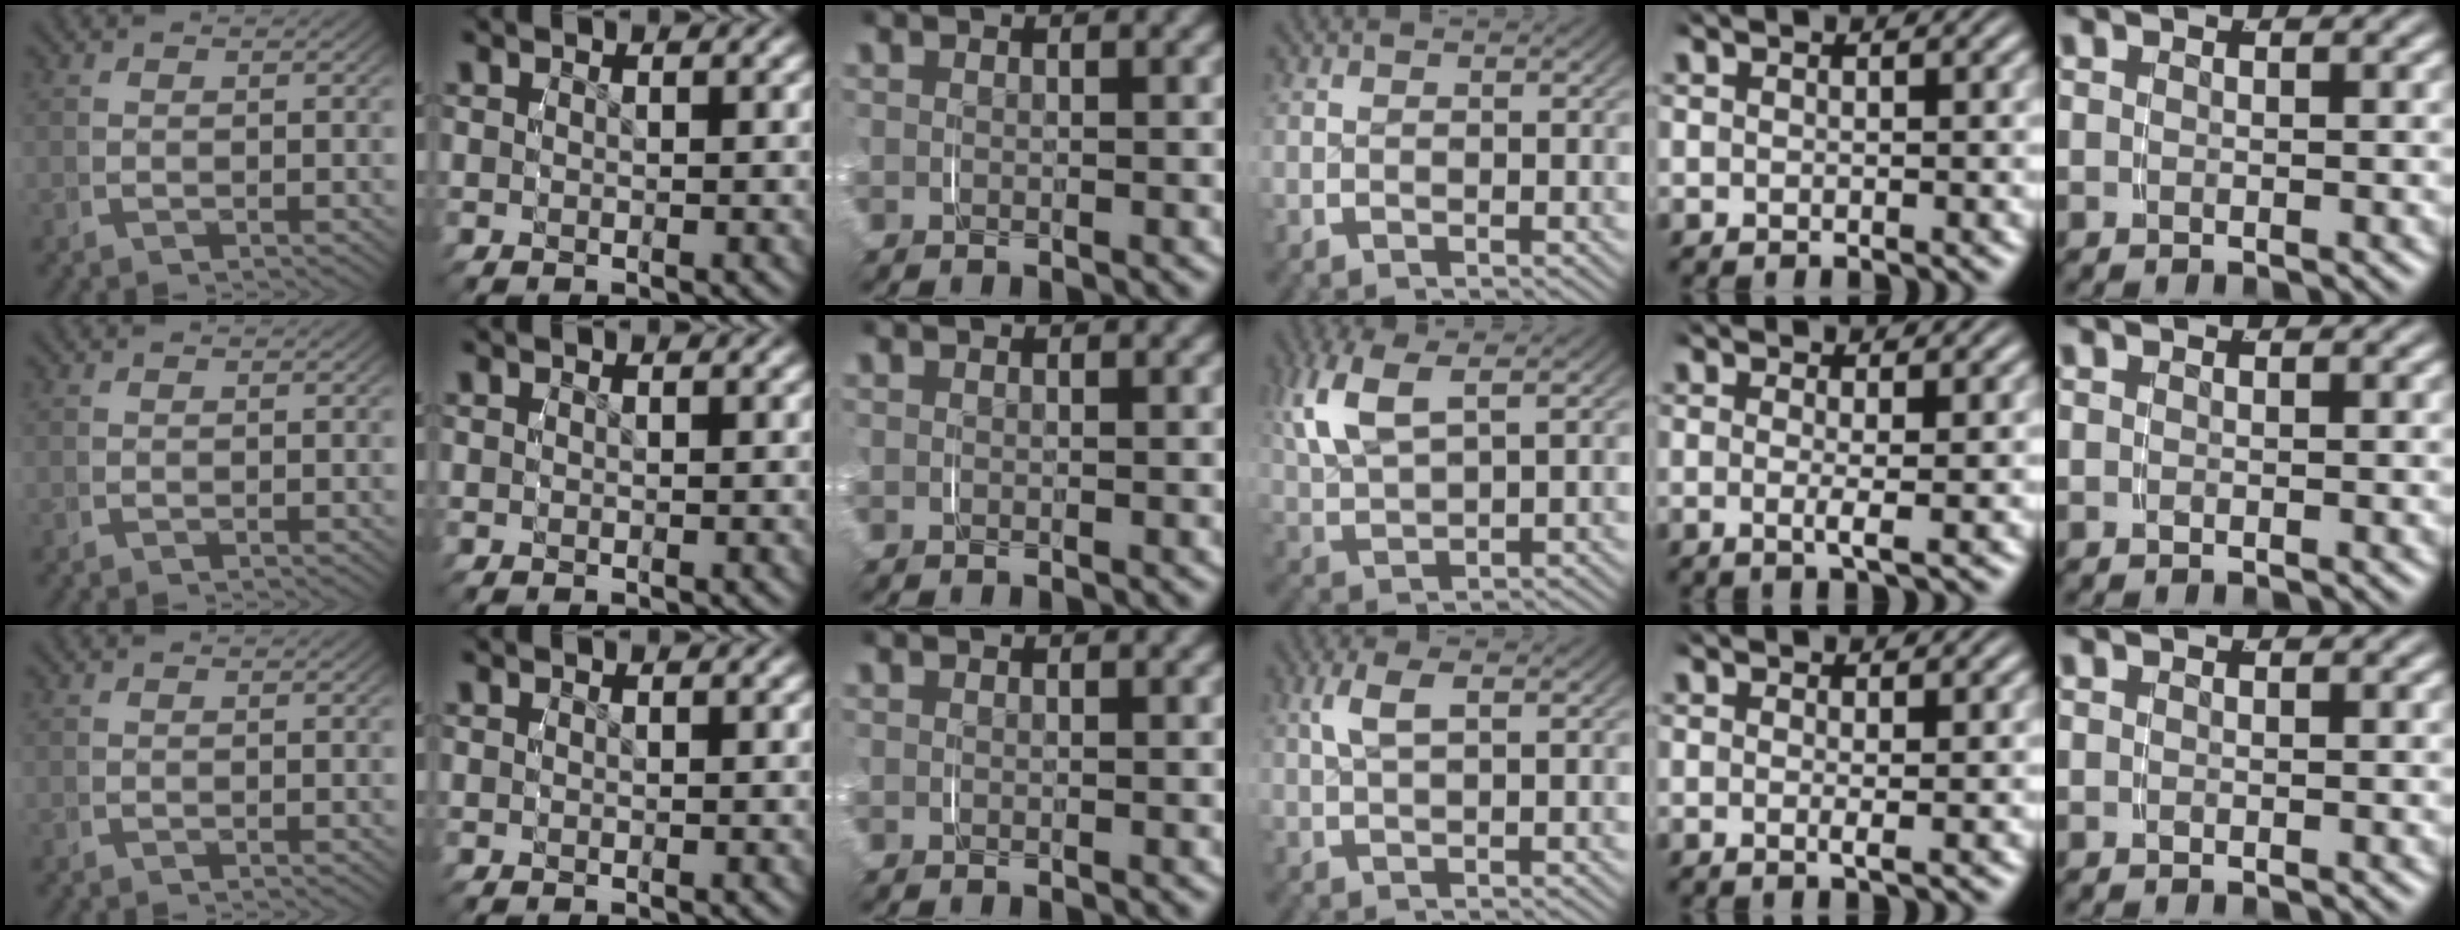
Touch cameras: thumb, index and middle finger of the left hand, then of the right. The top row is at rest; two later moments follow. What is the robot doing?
{"motion": "grasp_and_lifting", "object": "map"}